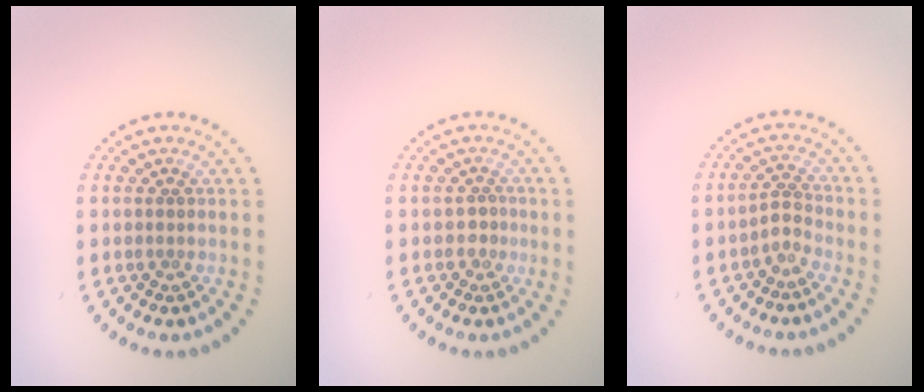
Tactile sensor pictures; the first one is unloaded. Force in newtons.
{"total": 1.0, "press": 0.8, "slide": 0.5}
{"total": 1.5, "press": 1.0, "slide": 1.2}